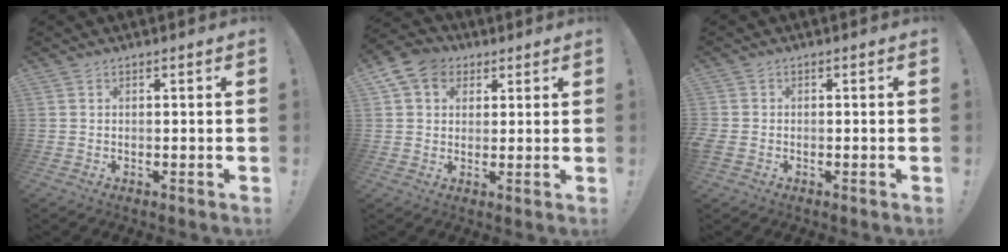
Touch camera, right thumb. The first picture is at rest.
{"total": 9.2, "force": [3.7, 7.4, 4.0], "torque": [-0.067, -0.005, 0.077]}
{"total": 1.9, "force": [-0.8, 1.4, 1.0], "torque": [-0.020, 0.007, -0.011]}